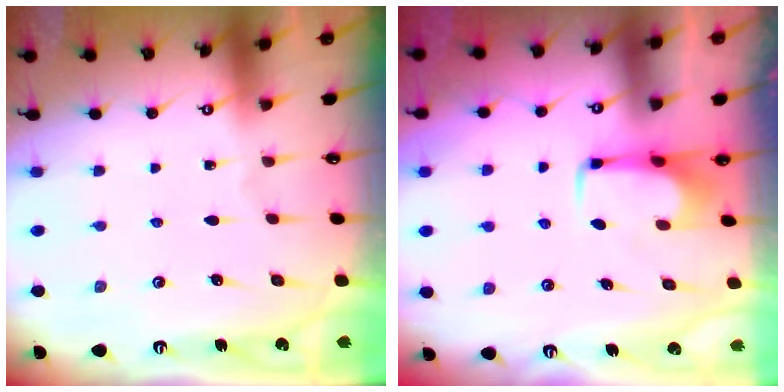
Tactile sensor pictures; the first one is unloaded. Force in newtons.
{"total": 1.7, "press": 1.6, "slide": 0.5}